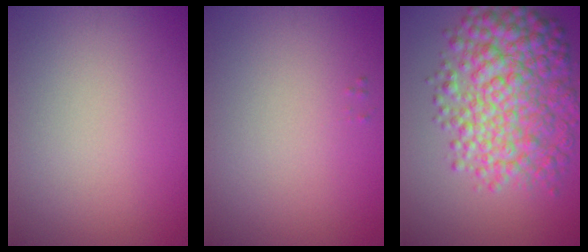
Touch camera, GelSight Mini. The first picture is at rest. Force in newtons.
{"total": 0.0}
{"total": 8.8, "press": 8.8, "slide": 0.1}